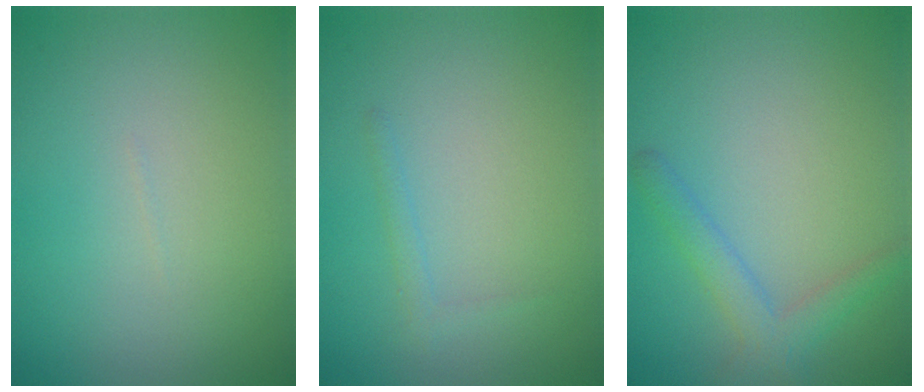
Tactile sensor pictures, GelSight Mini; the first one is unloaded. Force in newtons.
{"total": 0.8, "press": 0.8, "slide": 0.1}
{"total": 2.5, "press": 2.5, "slide": 0.2}